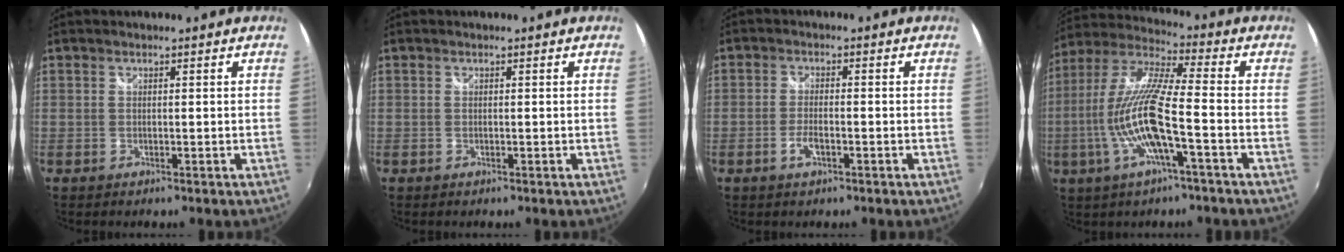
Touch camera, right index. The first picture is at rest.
{"total": 0.0}
{"total": 3.3, "force": [-1.6, 1.2, 2.7], "torque": [-0.060, -0.001, -0.032]}
{"total": 14.9, "force": [-4.4, 1.7, 14.1], "torque": [-0.267, -0.012, -0.083]}